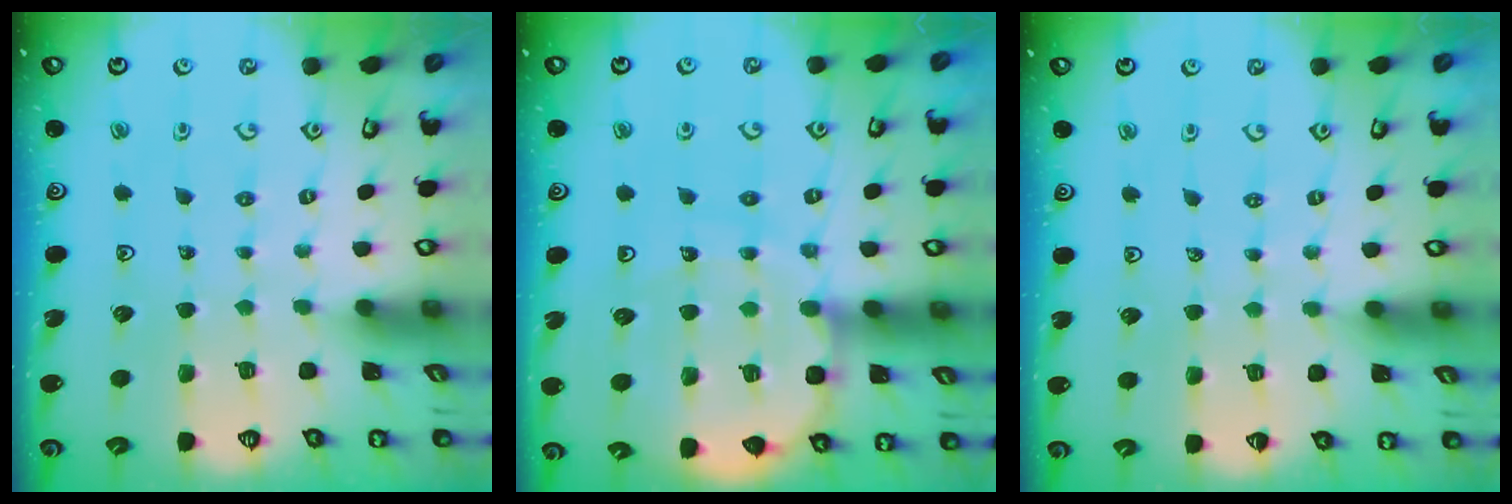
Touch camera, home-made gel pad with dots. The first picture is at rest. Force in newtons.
{"total": 13.3, "press": 12.8, "slide": 3.5}
{"total": 1.3, "press": 1.3, "slide": 0.2}